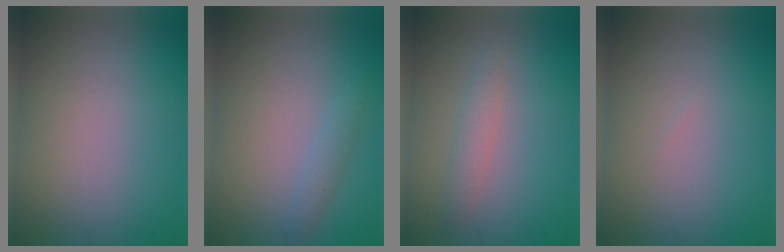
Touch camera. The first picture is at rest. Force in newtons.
{"total": 1.3, "press": 1.3, "slide": 0.1}
{"total": 1.8, "press": 1.8, "slide": 0.1}
{"total": 0.0}